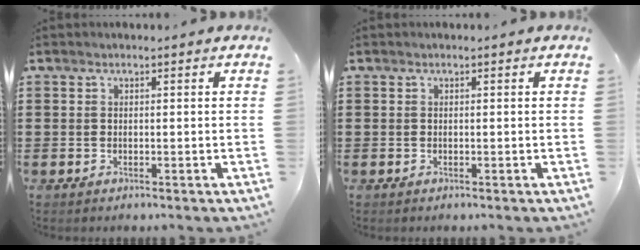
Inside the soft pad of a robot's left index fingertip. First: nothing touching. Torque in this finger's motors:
{"motor_torque": [0.00, 0.00, 0.00, 0.00]}